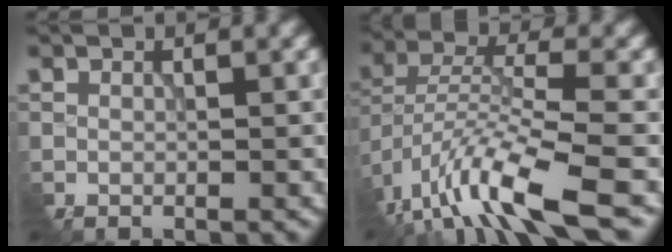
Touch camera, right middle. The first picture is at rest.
{"total": 9.1, "force": [-6.1, 2.2, 6.5], "torque": [-0.125, 0.000, -0.116]}